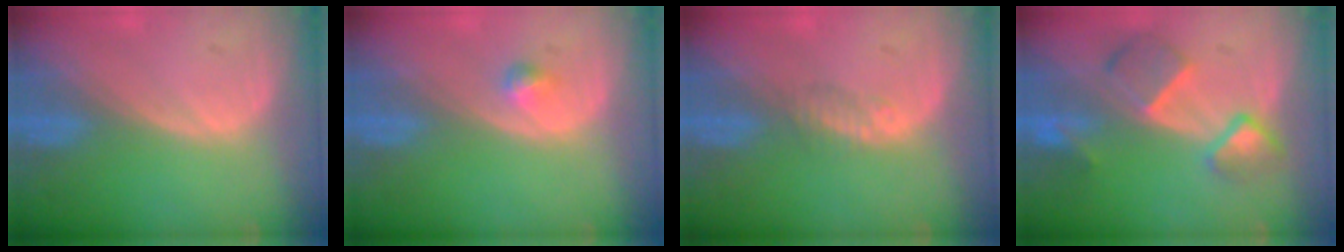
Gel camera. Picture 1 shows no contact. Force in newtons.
{"total": 1.5, "press": 1.5, "slide": 0.3}
{"total": 1.5, "press": 1.3, "slide": 0.9}
{"total": 7.5, "press": 6.7, "slide": 3.4}